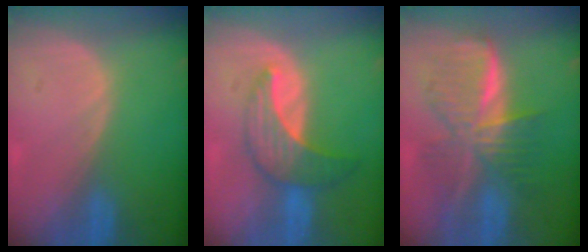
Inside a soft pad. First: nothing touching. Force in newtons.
{"total": 7.3, "press": 6.8, "slide": 2.7}
{"total": 9.4, "press": 9.4, "slide": 0.5}